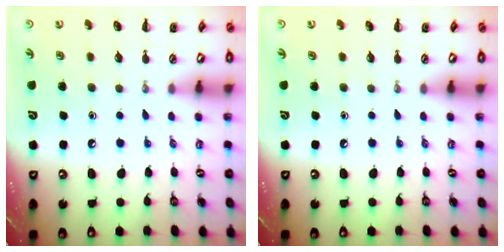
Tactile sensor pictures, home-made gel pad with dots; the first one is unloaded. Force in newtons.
{"total": 0.0}